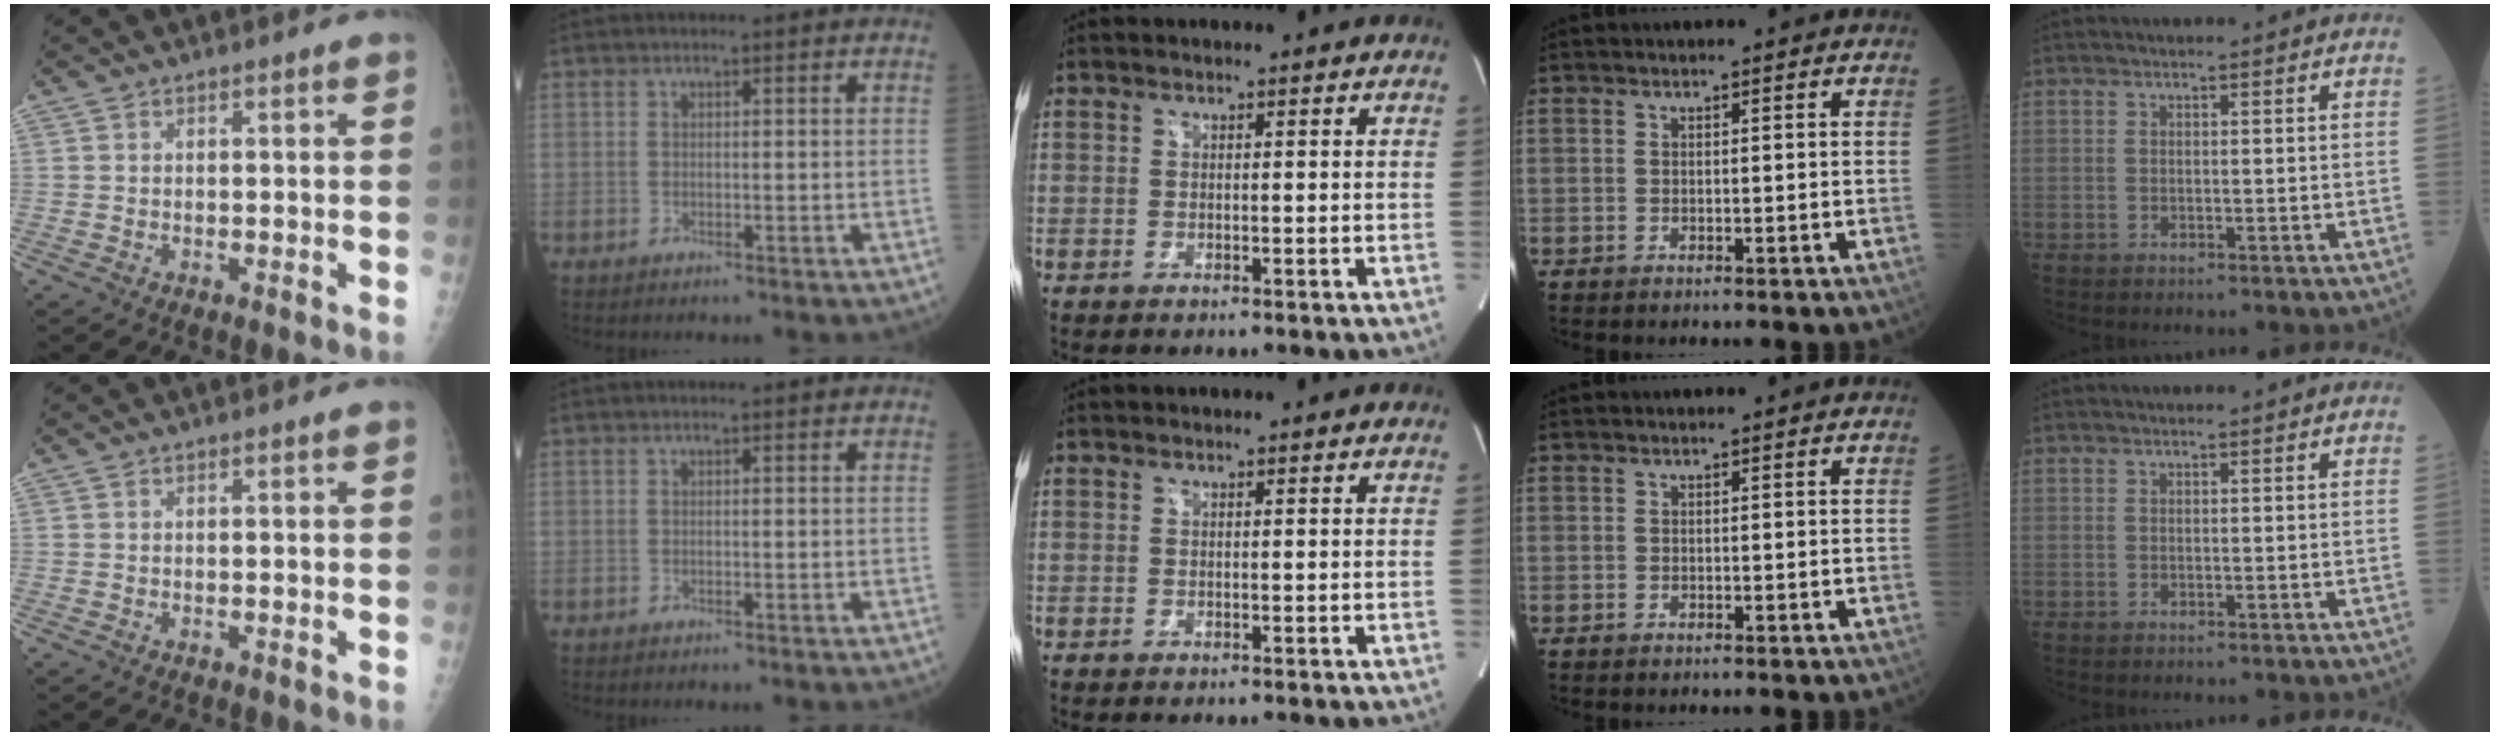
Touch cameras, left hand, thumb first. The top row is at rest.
{}